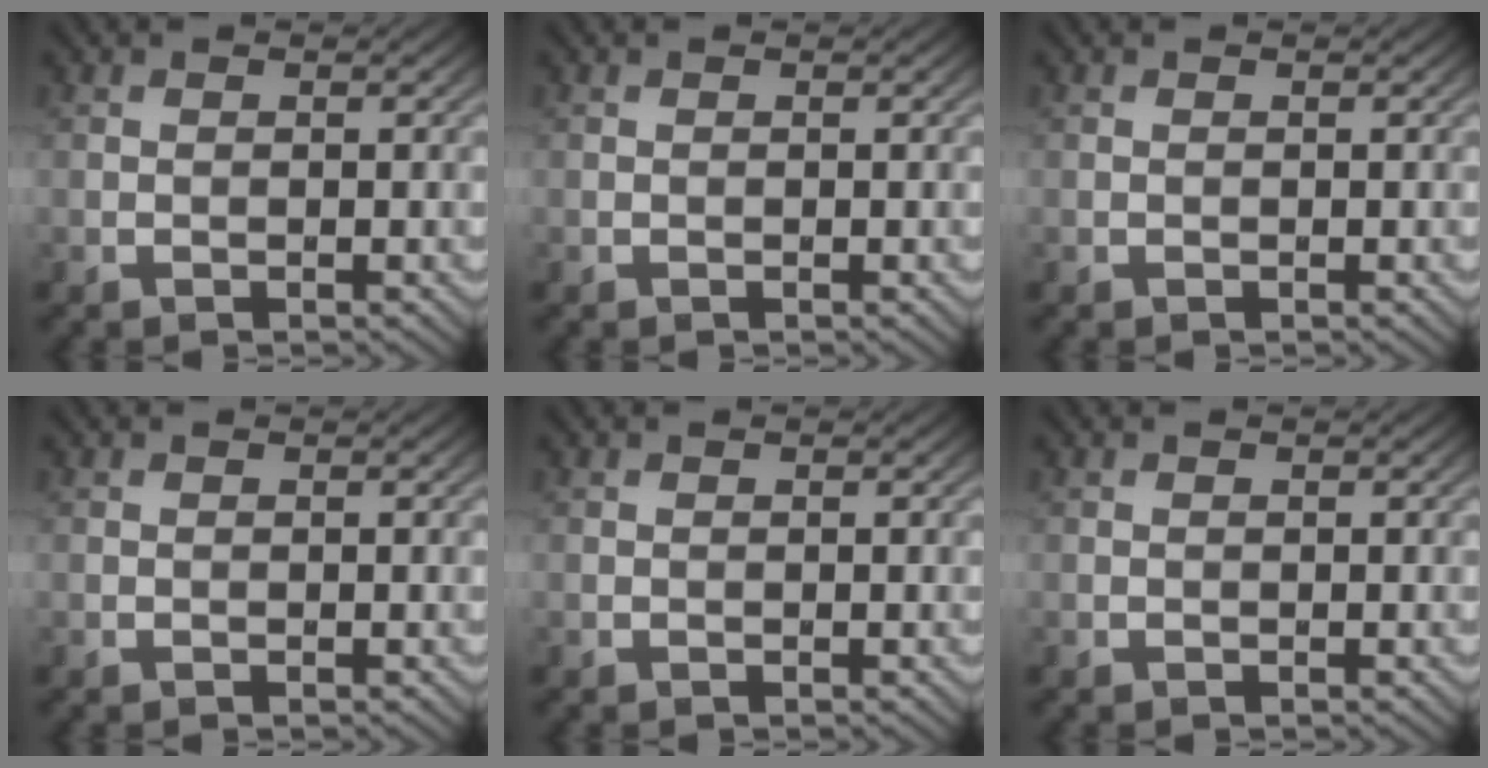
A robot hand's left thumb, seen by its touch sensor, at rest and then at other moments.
{"total": 0.0}
{"total": 0.0}
{"total": 0.0}
{"total": 0.0}
{"total": 0.0}